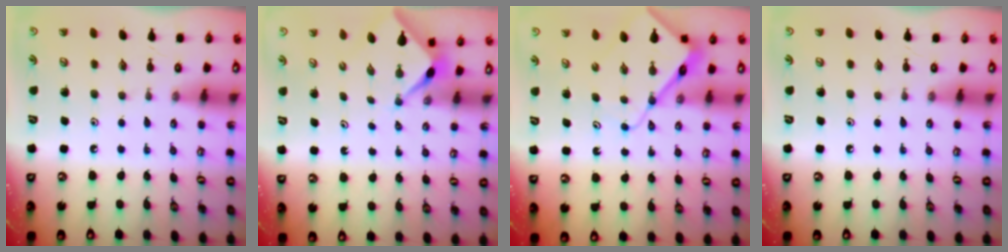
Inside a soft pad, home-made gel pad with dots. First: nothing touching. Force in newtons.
{"total": 2.2, "press": 2.2, "slide": 0.2}
{"total": 9.1, "press": 9.1, "slide": 0.7}
{"total": 0.0}